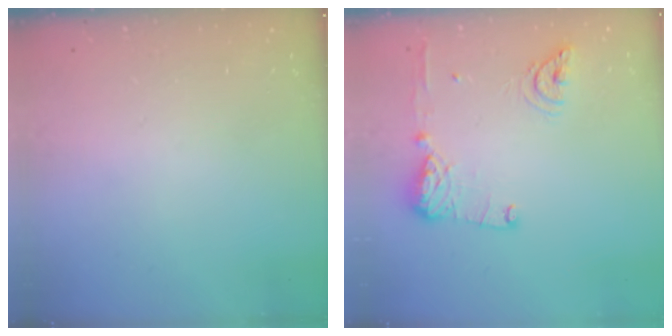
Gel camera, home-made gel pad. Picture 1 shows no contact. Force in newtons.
{"total": 12.7, "press": 12.4, "slide": 2.7}